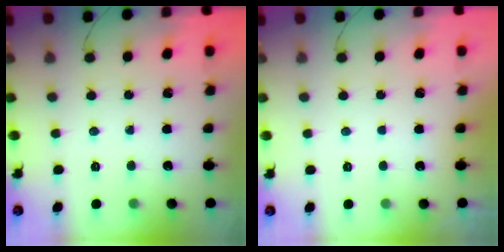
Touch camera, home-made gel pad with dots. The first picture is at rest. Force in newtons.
{"total": 3.0, "press": 3.0, "slide": 0.1}